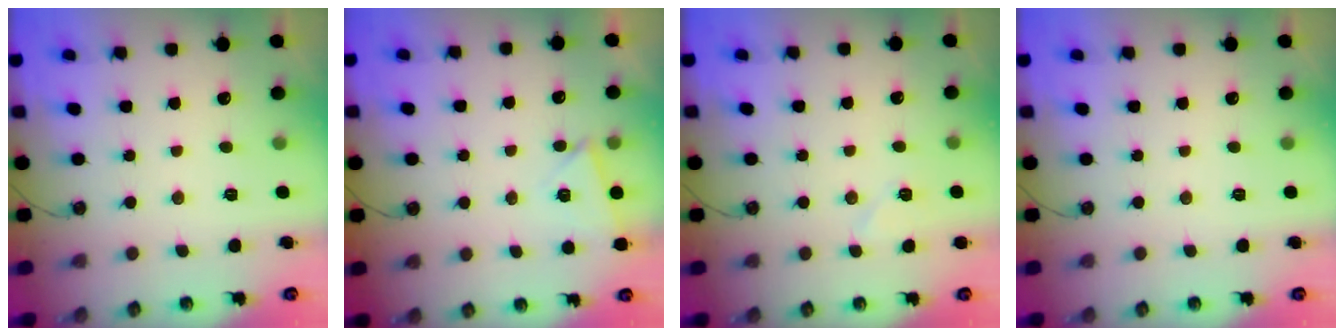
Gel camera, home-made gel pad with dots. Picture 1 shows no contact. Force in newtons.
{"total": 2.7, "press": 2.4, "slide": 1.2}
{"total": 4.6, "press": 4.5, "slide": 1.1}
{"total": 0.0}